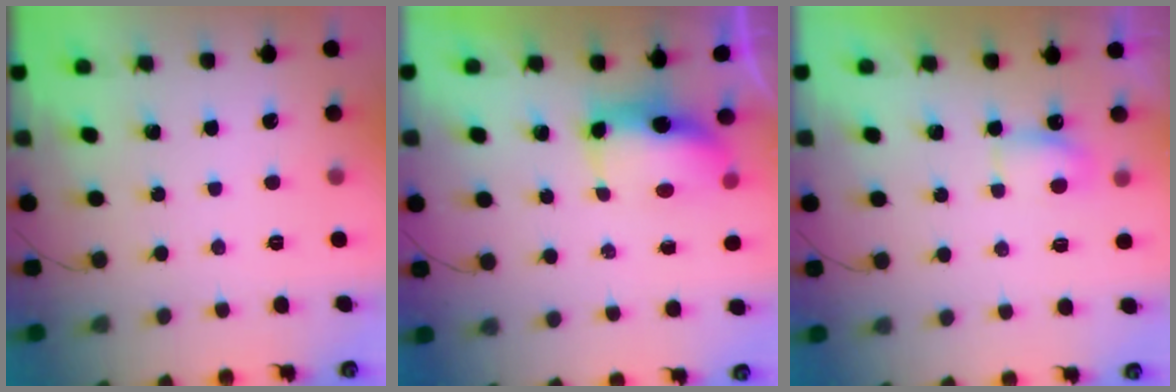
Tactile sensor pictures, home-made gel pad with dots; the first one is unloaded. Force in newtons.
{"total": 7.7, "press": 7.4, "slide": 2.0}
{"total": 4.1, "press": 4.0, "slide": 1.1}